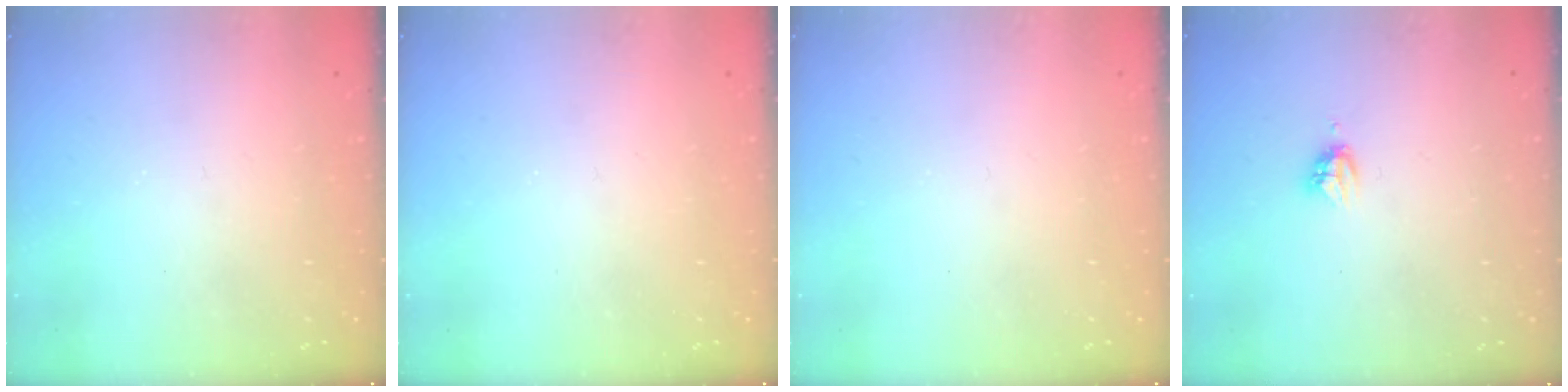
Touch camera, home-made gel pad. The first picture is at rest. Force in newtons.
{"total": 0.0}
{"total": 0.0}
{"total": 3.9, "press": 3.8, "slide": 0.5}